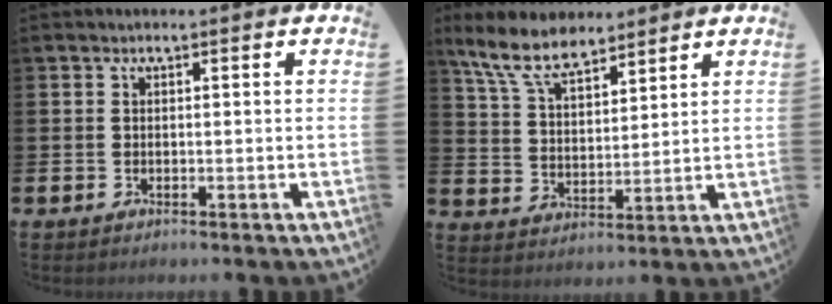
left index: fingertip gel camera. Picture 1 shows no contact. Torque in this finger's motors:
{"motor_torque": [1.16, -0.97, 0.80, 0.21]}